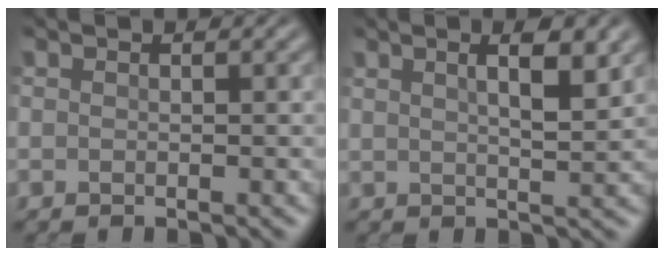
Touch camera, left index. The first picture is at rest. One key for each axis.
{"total": 4.0, "fx": 1.9, "fy": 1.2, "fz": 3.3, "tx": -0.037, "ty": 0.008, "tz": 0.017}